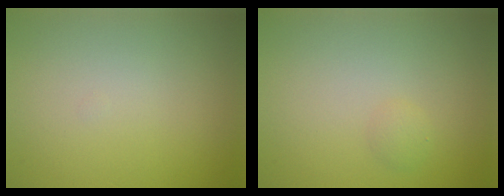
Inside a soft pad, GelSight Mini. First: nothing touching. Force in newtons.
{"total": 0.8, "press": 0.8, "slide": 0.1}